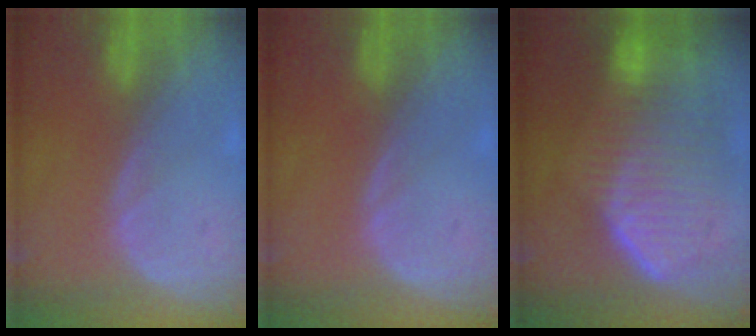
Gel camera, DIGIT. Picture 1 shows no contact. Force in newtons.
{"total": 0.0}
{"total": 10.8, "press": 9.4, "slide": 5.3}